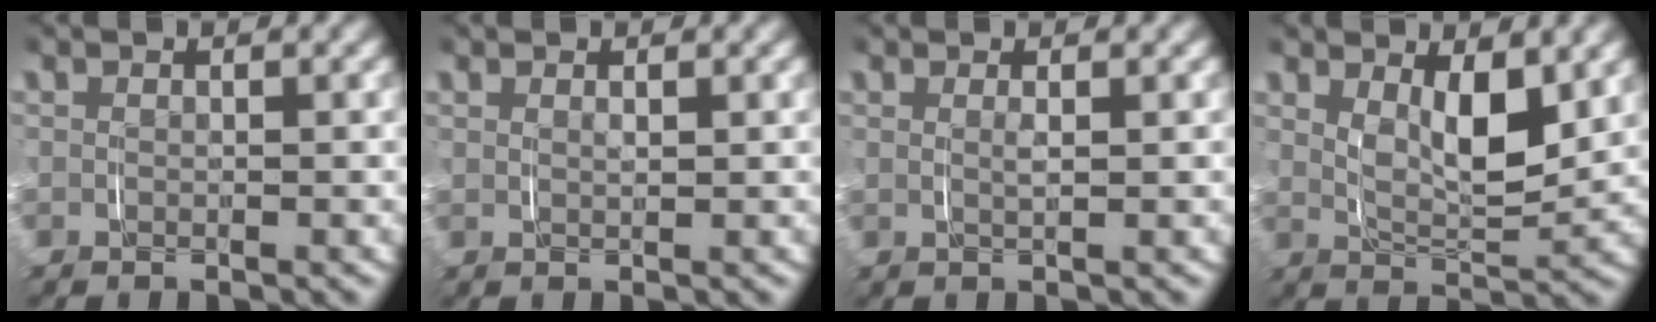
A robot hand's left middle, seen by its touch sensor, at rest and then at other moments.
{"total": 0.8, "force": [0.6, 0.1, 0.6], "torque": [-0.010, -0.004, 0.014]}
{"total": 1.0, "force": [0.5, 0.0, 0.9], "torque": [-0.020, -0.004, 0.012]}
{"total": 4.6, "force": [2.2, 1.6, 3.7], "torque": [-0.058, -0.017, 0.042]}